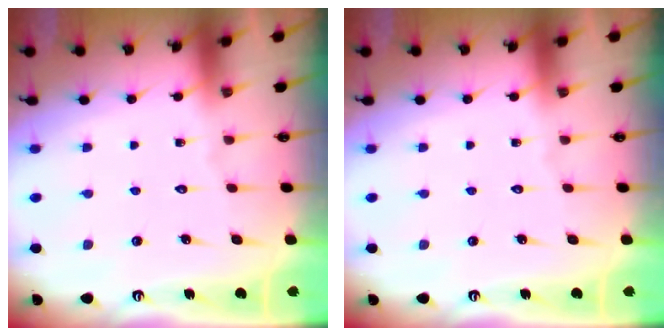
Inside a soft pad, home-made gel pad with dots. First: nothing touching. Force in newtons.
{"total": 0.0}